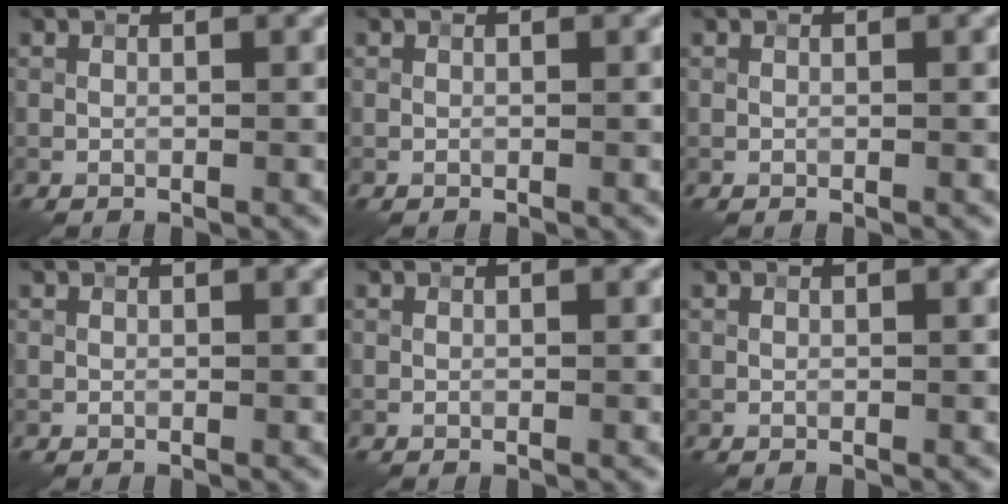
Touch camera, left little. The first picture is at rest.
{"total": 0.0}
{"total": 0.0}
{"total": 0.0}
{"total": 0.0}
{"total": 0.0}